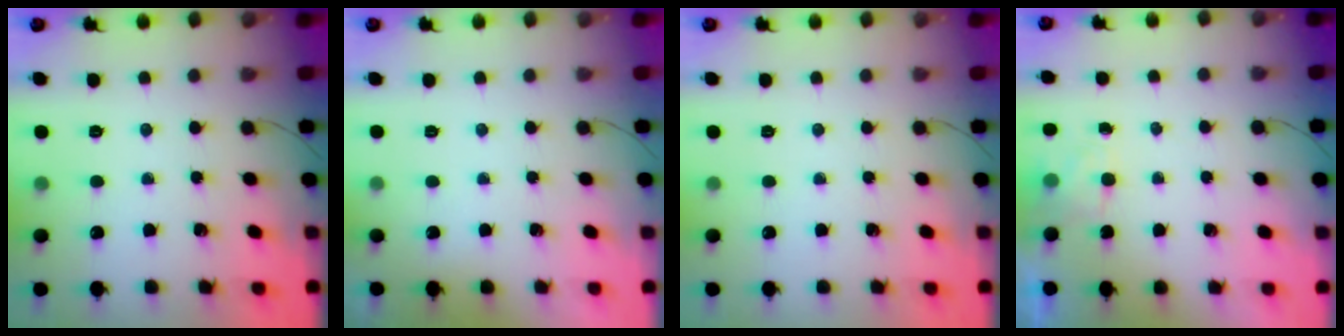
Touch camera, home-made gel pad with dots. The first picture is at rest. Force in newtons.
{"total": 1.9, "press": 1.9, "slide": 0.3}
{"total": 0.0}
{"total": 3.3, "press": 3.2, "slide": 0.8}